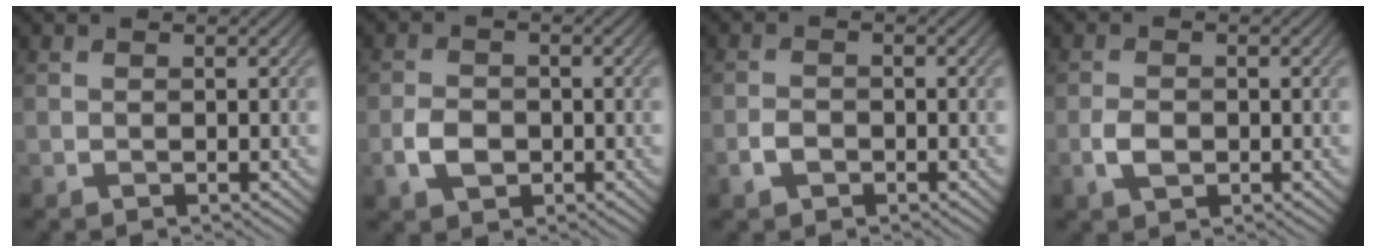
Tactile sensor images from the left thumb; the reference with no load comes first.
{"total": 3.4, "force": [-1.2, 2.5, 2.1], "torque": [-0.047, -0.003, -0.027]}
{"total": 2.1, "force": [-1.1, 1.4, 1.1], "torque": [-0.024, 0.000, -0.025]}
{"total": 2.6, "force": [-0.8, 1.7, 1.8], "torque": [-0.039, -0.002, -0.017]}